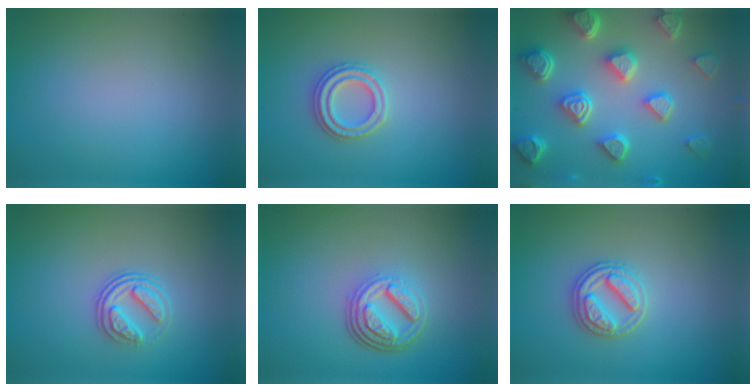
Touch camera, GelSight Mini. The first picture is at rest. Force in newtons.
{"total": 2.4, "press": 2.4, "slide": 0.2}
{"total": 7.6, "press": 6.0, "slide": 4.7}
{"total": 2.5, "press": 1.9, "slide": 1.6}
{"total": 4.7, "press": 3.4, "slide": 3.2}
{"total": 2.9, "press": 2.8, "slide": 0.4}